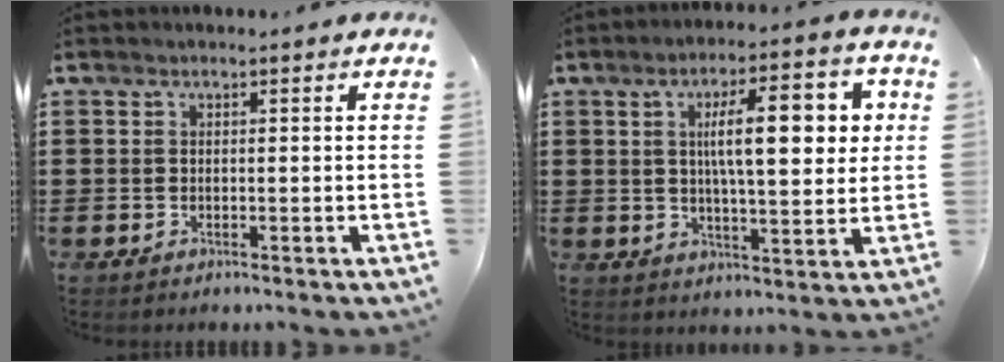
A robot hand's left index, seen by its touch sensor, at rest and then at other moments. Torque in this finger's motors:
{"motor_torque": [2.14, 0.00, 1.05, 0.21]}